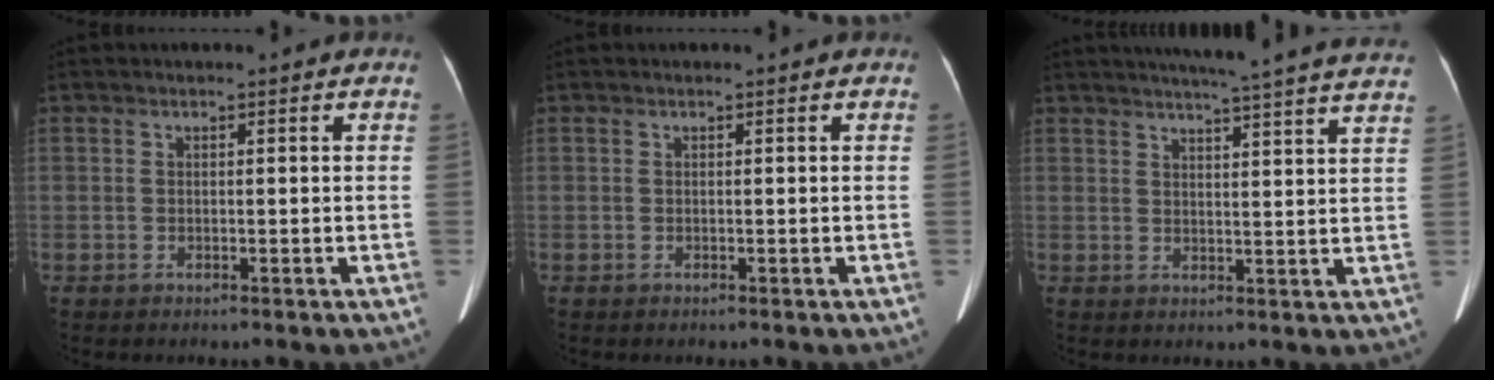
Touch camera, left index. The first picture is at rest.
{"total": 0.0}
{"total": 19.7, "force": [17.9, -0.2, 8.3], "torque": [-0.122, -0.020, 0.213]}